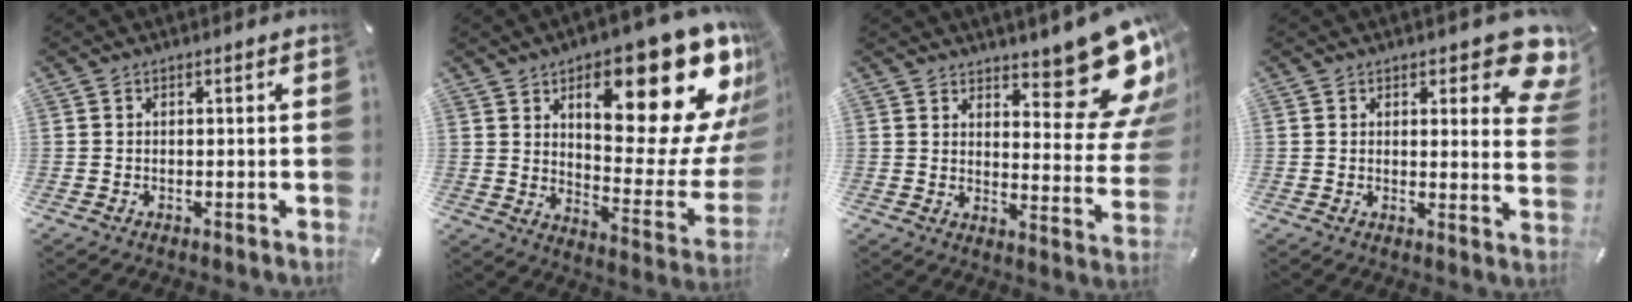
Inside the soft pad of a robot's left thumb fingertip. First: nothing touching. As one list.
[{"total": 26.8, "force": [13.7, 11.5, 20.0], "torque": [-0.254, -0.098, 0.226]}, {"total": 17.2, "force": [12.0, 6.4, 10.5], "torque": [-0.110, -0.113, 0.201]}, {"total": 9.2, "force": [6.2, 3.9, 5.5], "torque": [-0.055, -0.042, 0.105]}]